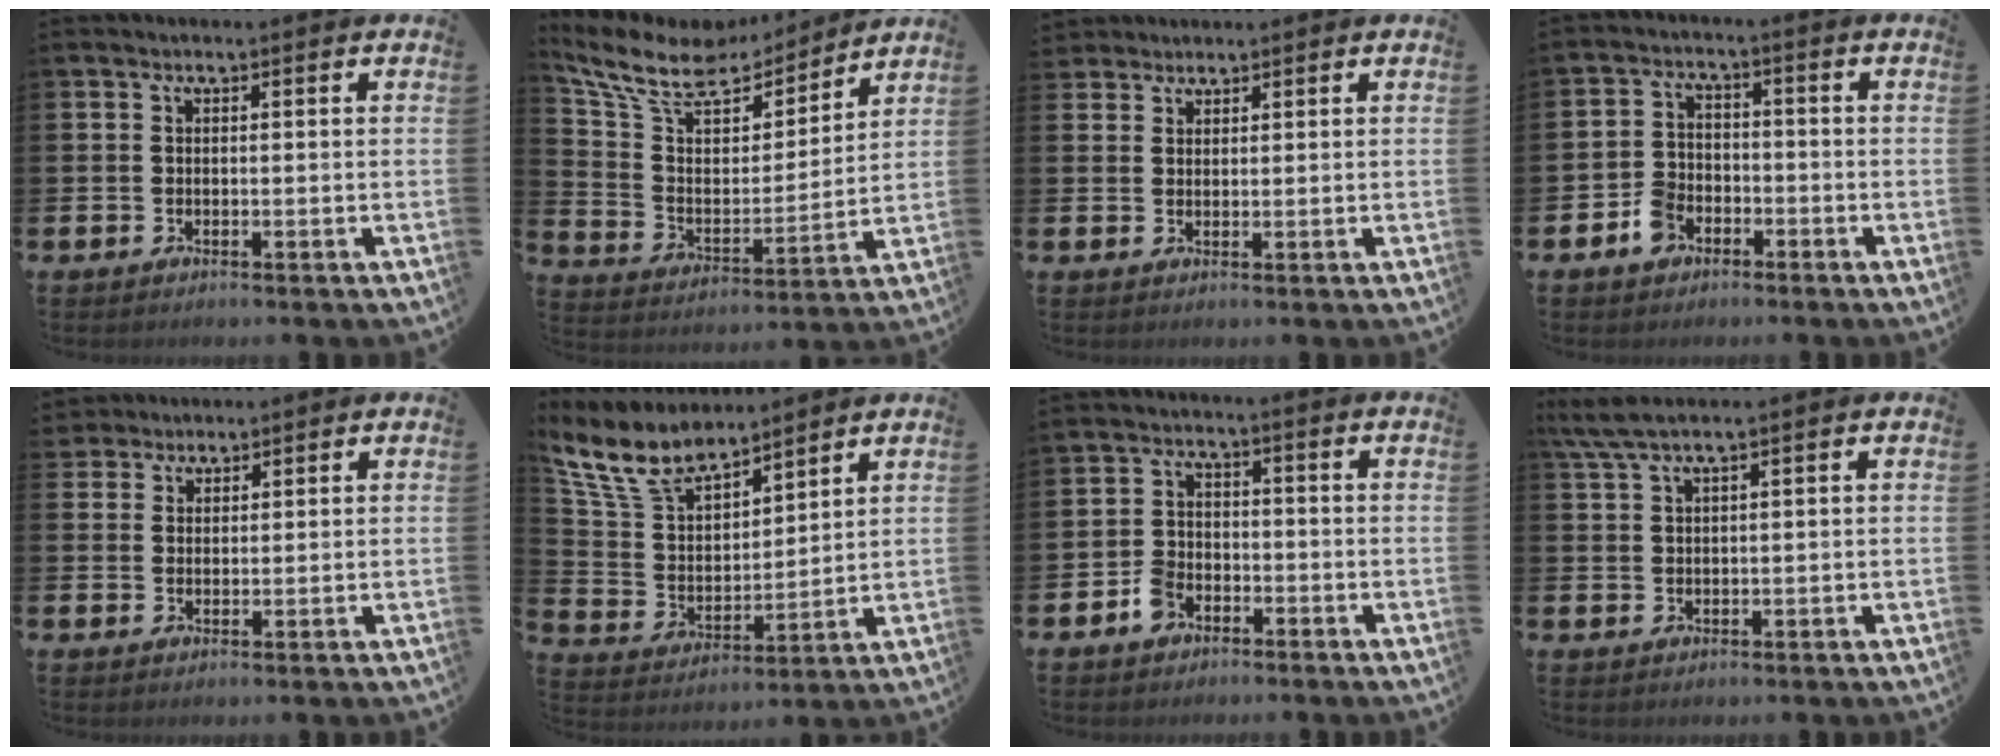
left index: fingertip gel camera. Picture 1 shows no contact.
{"total": 10.4, "force": [9.1, 4.0, 3.2], "torque": [-0.117, -0.058, 0.161]}
{"total": 2.7, "force": [2.5, 1.0, -0.1], "torque": [0.006, -0.007, 0.045]}
{"total": 4.0, "force": [-2.6, 2.6, 1.4], "torque": [-0.033, 0.014, -0.049]}
{"total": 3.3, "force": [3.0, 1.1, -0.4], "torque": [0.006, -0.012, 0.057]}
{"total": 9.6, "force": [8.1, 3.8, 3.3], "torque": [-0.110, -0.039, 0.151]}
{"total": 3.6, "force": [-2.4, 2.2, 1.4], "torque": [-0.031, 0.012, -0.045]}
{"total": 3.0, "force": [2.2, 0.0, 2.1], "torque": [-0.049, 0.003, 0.042]}